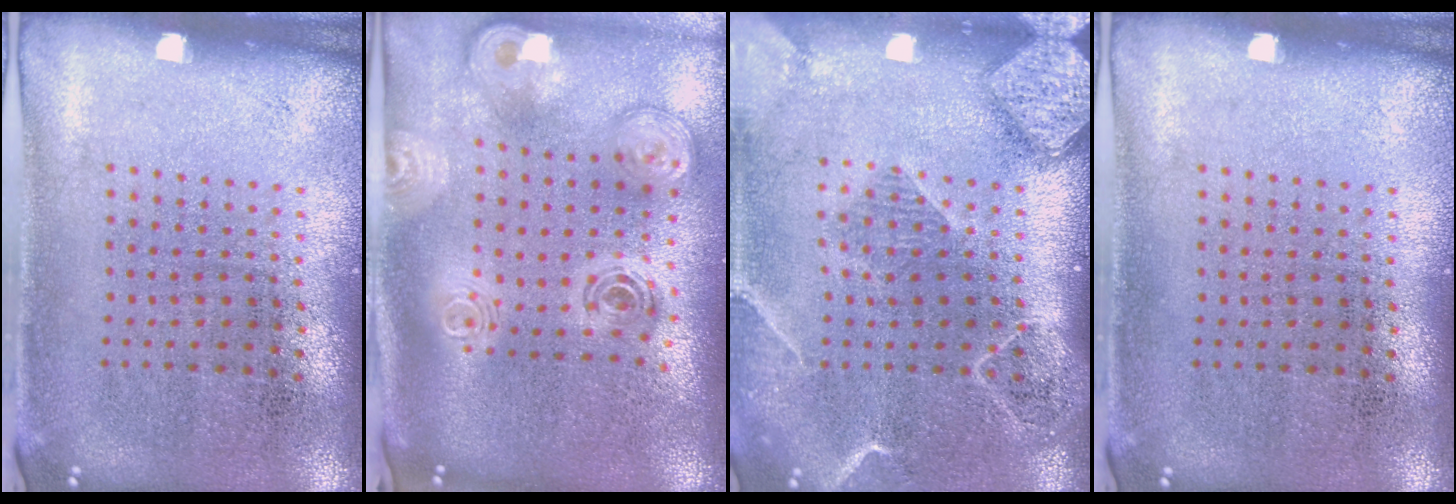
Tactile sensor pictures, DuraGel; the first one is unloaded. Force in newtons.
{"total": 3.0, "press": 2.0, "slide": 2.1}
{"total": 2.4, "press": 2.0, "slide": 1.2}
{"total": 0.0}